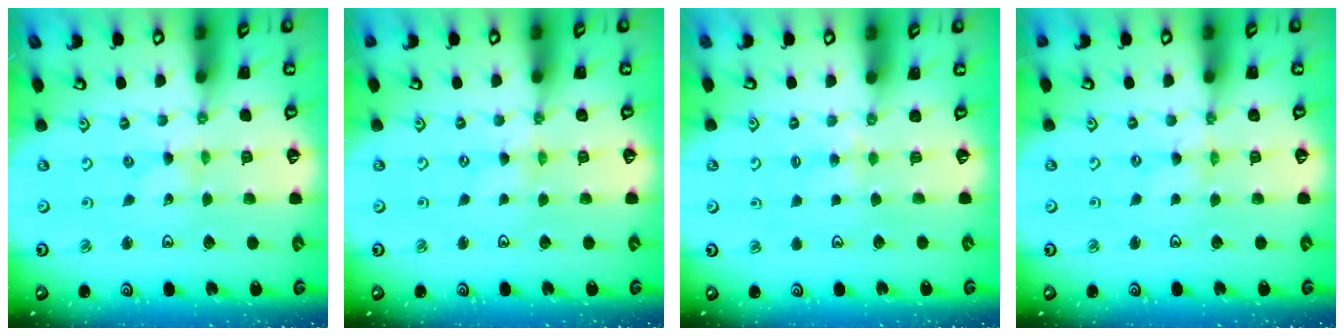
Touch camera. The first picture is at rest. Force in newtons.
{"total": 0.0}
{"total": 3.0, "press": 3.0, "slide": 0.5}
{"total": 0.6, "press": 0.6, "slide": 0.2}